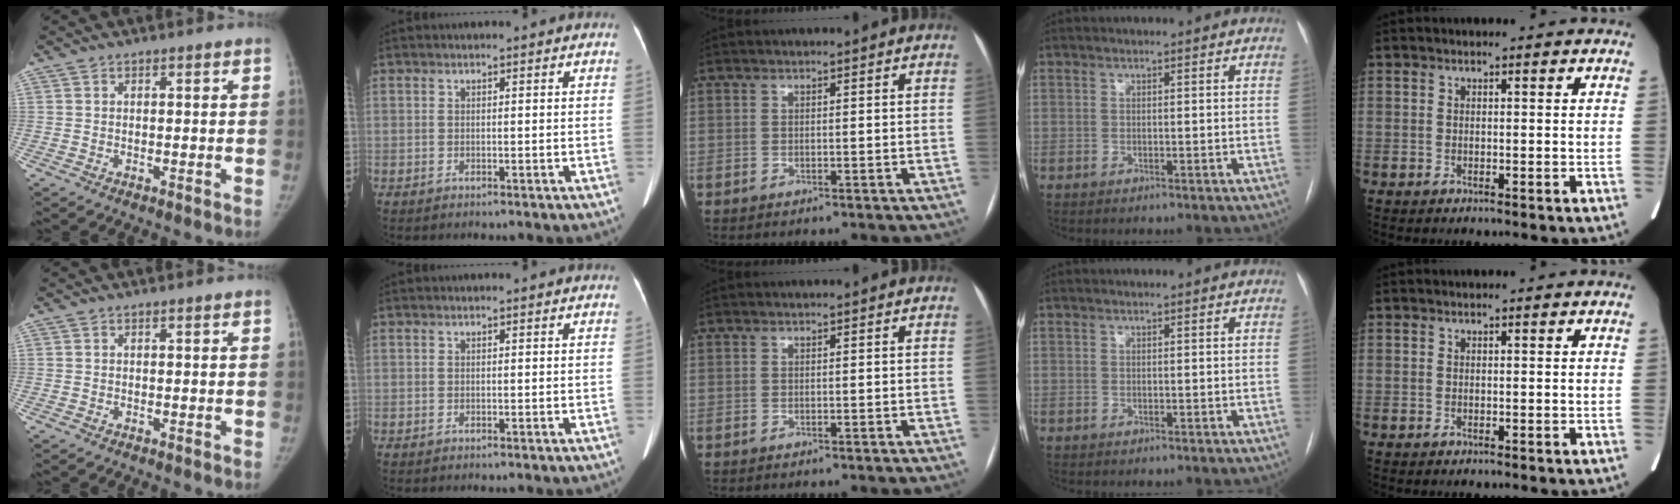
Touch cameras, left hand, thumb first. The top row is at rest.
{}